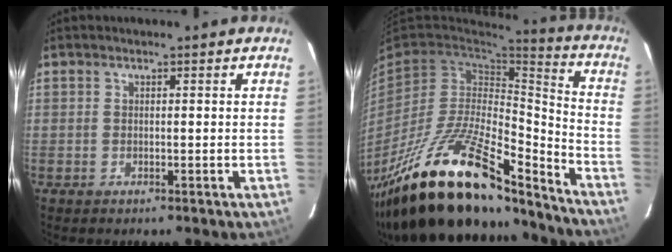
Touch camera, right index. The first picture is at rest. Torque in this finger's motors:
{"motor_torque": [1.62, -0.52, 1.05, 0.21]}